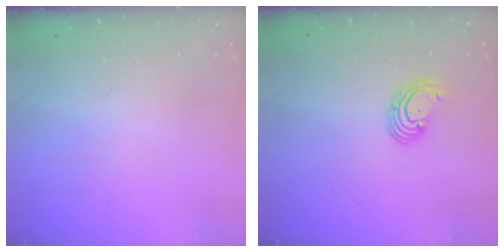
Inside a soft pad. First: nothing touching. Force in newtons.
{"total": 2.7, "press": 2.7, "slide": 0.3}